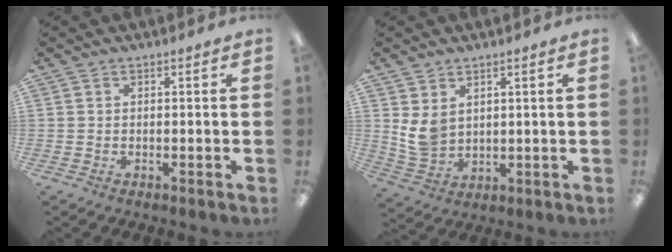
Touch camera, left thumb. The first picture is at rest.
{"total": 6.1, "force": [2.7, 4.3, 3.4], "torque": [-0.077, -0.012, 0.051]}